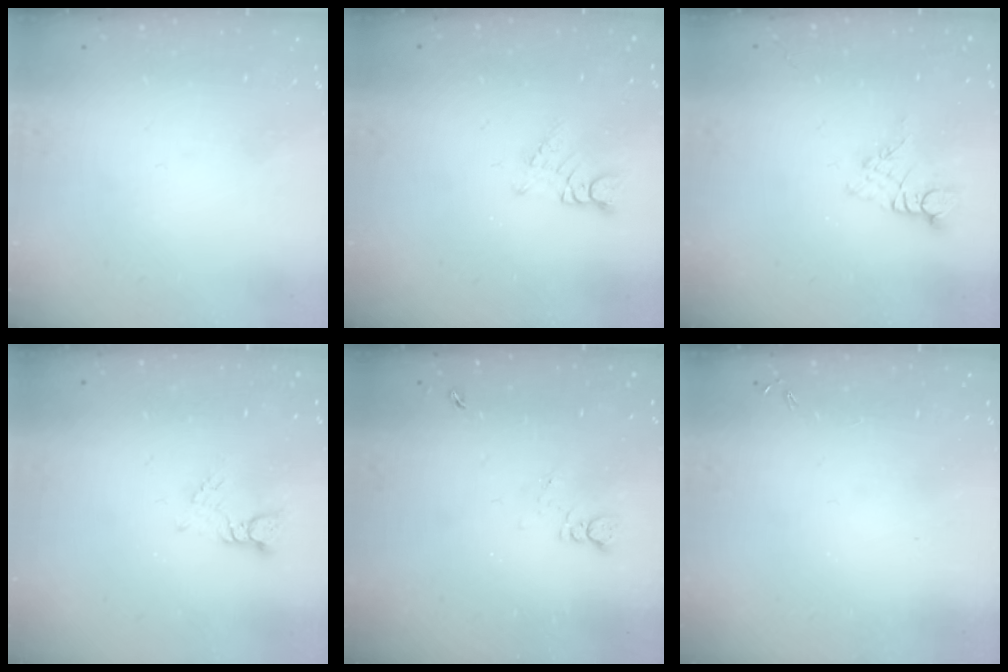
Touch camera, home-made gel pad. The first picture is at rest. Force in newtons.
{"total": 2.0, "press": 2.0, "slide": 0.2}
{"total": 2.8, "press": 2.7, "slide": 0.3}
{"total": 3.2, "press": 3.2, "slide": 0.2}
{"total": 2.1, "press": 2.1, "slide": 0.3}
{"total": 0.0}